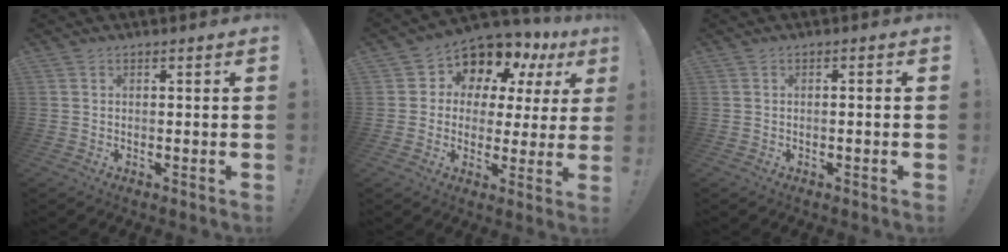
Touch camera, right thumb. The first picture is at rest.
{"total": 9.2, "force": [6.2, 6.0, 3.2], "torque": [-0.051, -0.064, 0.111]}
{"total": 1.2, "force": [-0.8, -0.3, 0.9], "torque": [-0.021, 0.002, -0.014]}